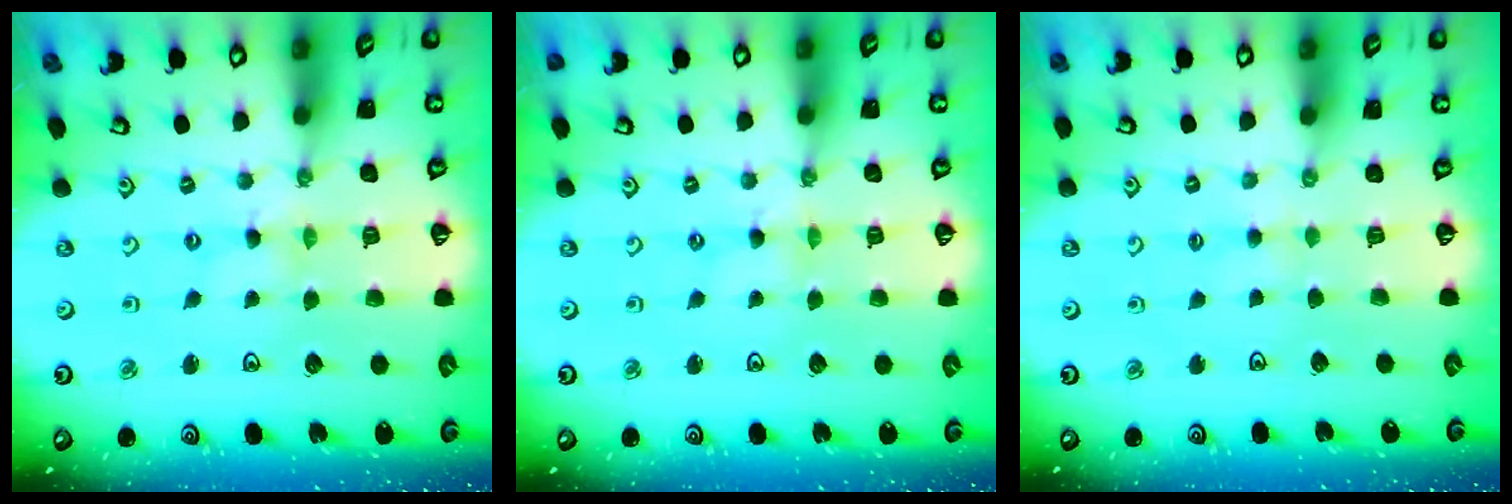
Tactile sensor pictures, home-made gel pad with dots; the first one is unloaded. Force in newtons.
{"total": 0.0}
{"total": 1.7, "press": 1.7, "slide": 0.3}